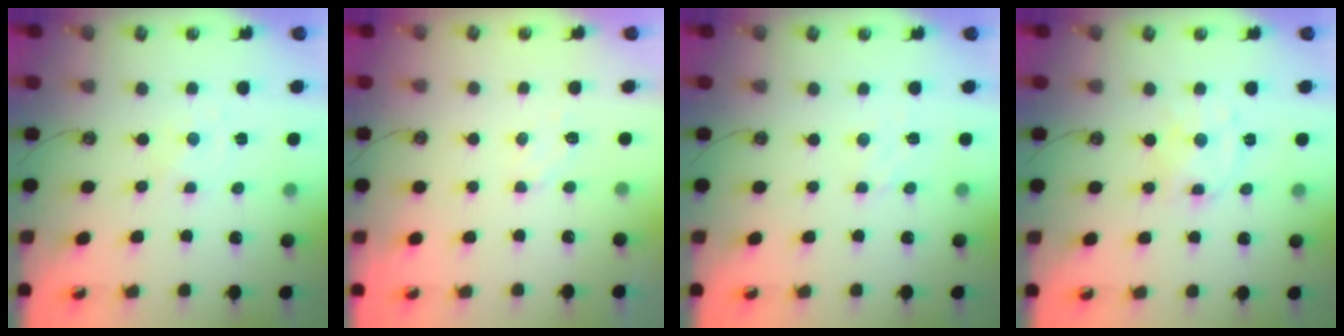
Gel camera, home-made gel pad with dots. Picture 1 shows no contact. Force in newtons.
{"total": 6.6, "press": 6.6, "slide": 0.6}
{"total": 3.6, "press": 3.6, "slide": 0.2}
{"total": 8.0, "press": 8.0, "slide": 0.5}